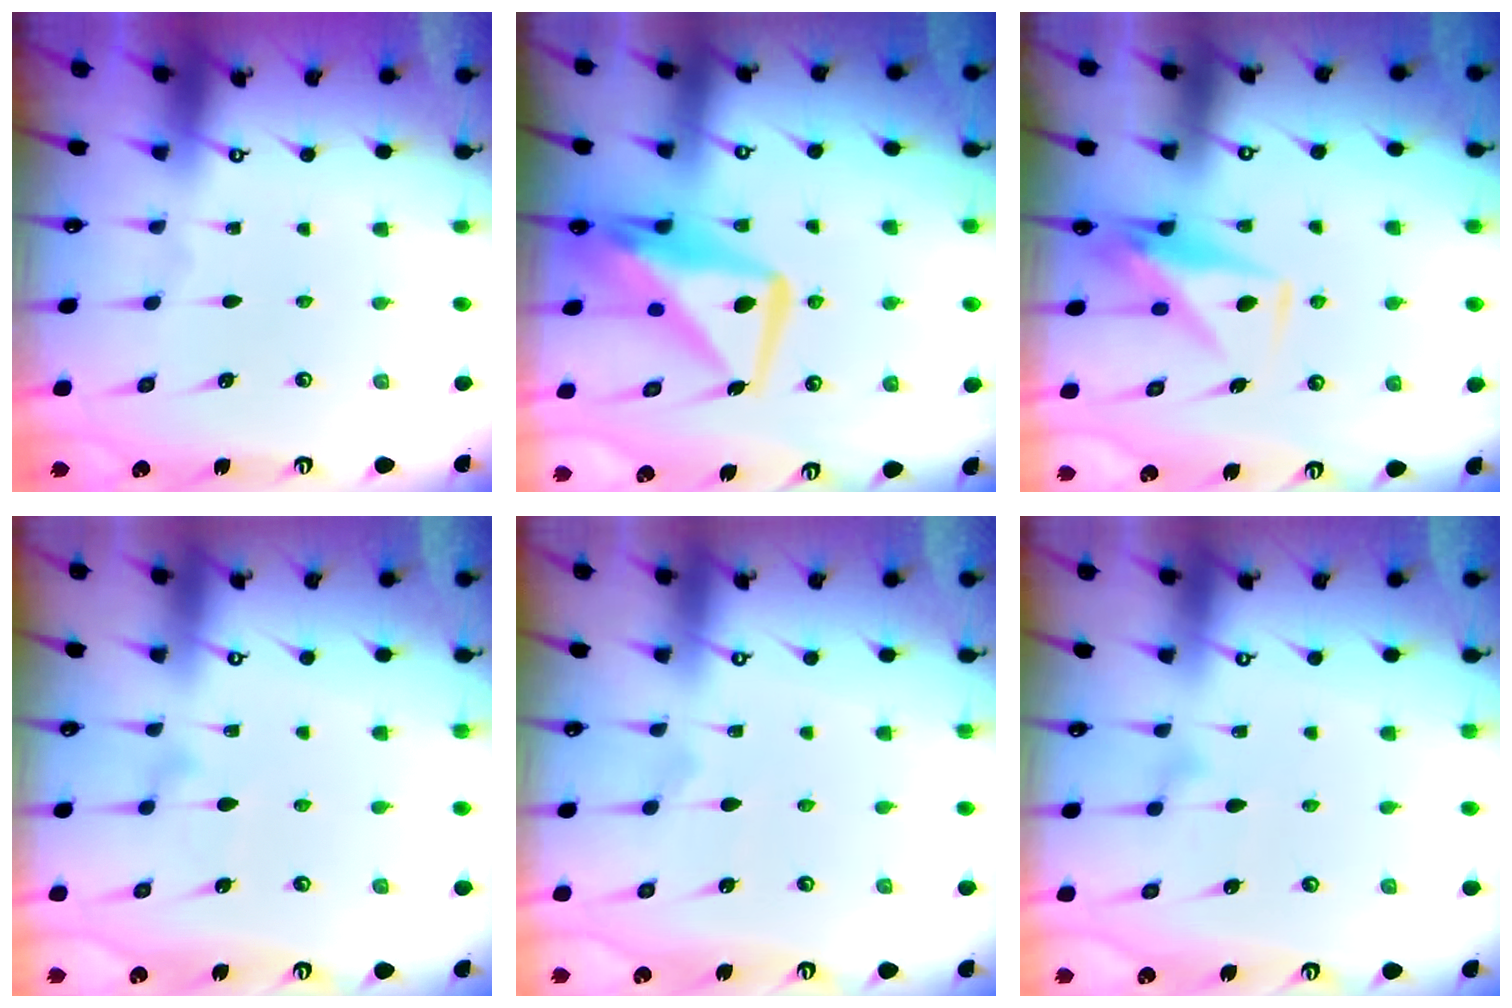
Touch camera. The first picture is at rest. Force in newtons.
{"total": 12.9, "press": 12.8, "slide": 1.5}
{"total": 8.1, "press": 8.1, "slide": 0.2}
{"total": 7.5, "press": 7.4, "slide": 0.5}
{"total": 7.1, "press": 7.1, "slide": 0.3}
{"total": 7.9, "press": 7.9, "slide": 0.4}